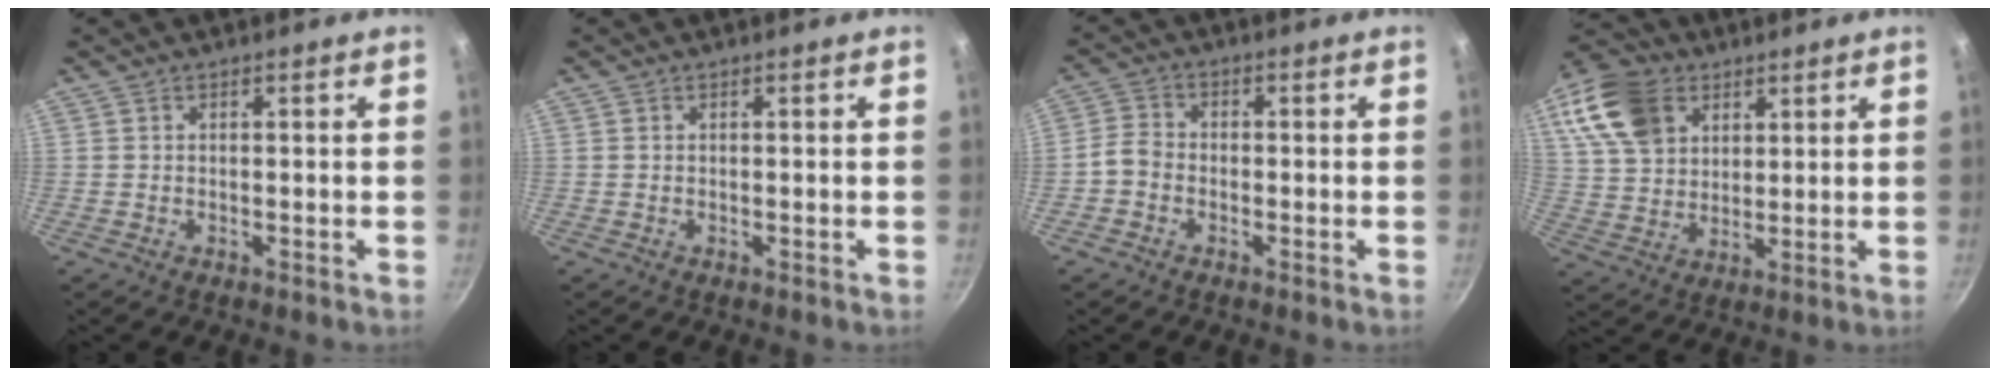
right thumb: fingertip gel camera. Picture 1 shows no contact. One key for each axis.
{"total": 0.0}
{"total": 3.5, "fx": -1.5, "fy": 2.8, "fz": 1.6, "tx": -0.032, "ty": 0.020, "tz": -0.040}
{"total": 14.7, "fx": 6.6, "fy": 10.5, "fz": 7.8, "tx": -0.128, "ty": -0.007, "tz": 0.127}